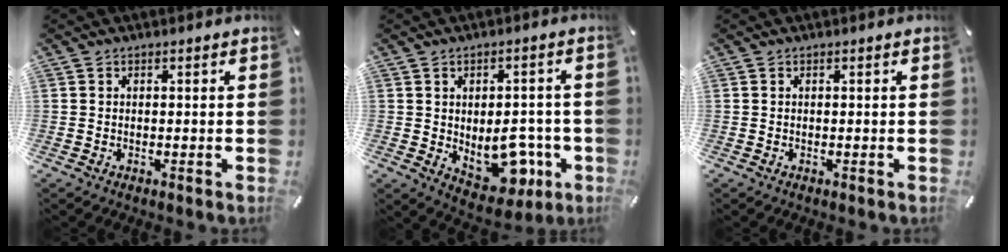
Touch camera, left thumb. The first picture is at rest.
{"total": 11.0, "force": [-2.1, 7.7, 7.6], "torque": [-0.082, -0.002, -0.024]}
{"total": 0.0}